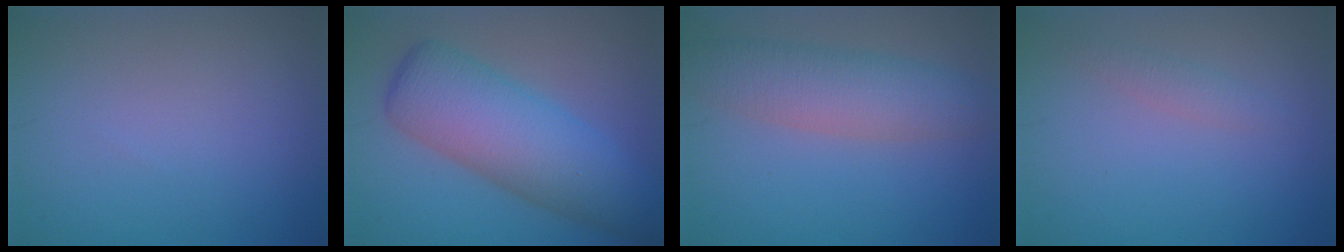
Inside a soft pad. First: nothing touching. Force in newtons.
{"total": 9.4, "press": 9.4, "slide": 0.1}
{"total": 5.5, "press": 5.5, "slide": 0.3}
{"total": 1.2, "press": 1.2, "slide": 0.0}